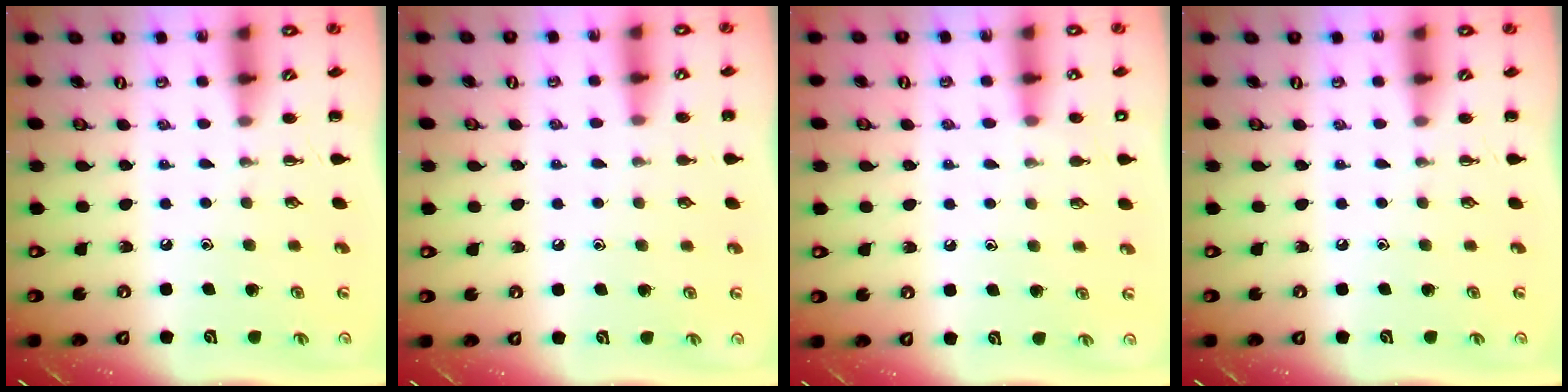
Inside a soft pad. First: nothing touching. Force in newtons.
{"total": 4.2, "press": 4.0, "slide": 1.3}
{"total": 8.5, "press": 8.1, "slide": 2.5}
{"total": 0.0}